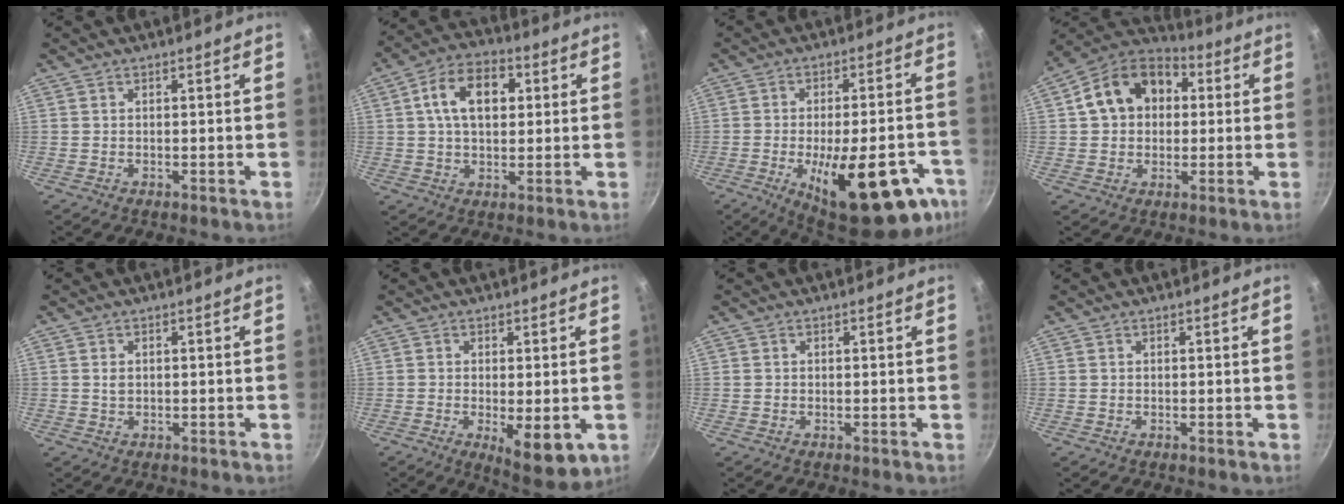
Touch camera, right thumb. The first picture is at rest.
{"total": 11.9, "force": [2.8, 7.4, 8.9], "torque": [-0.135, 0.014, 0.040]}
{"total": 22.7, "force": [-9.7, 8.6, 18.6], "torque": [-0.218, 0.023, -0.119]}
{"total": 14.2, "force": [2.4, 10.8, 8.9], "torque": [-0.119, 0.021, 0.028]}
{"total": 1.1, "force": [0.1, 0.9, 0.5], "torque": [-0.006, 0.001, 0.003]}
{"total": 8.9, "force": [-2.5, 3.3, 7.9], "torque": [-0.111, -0.019, -0.029]}
{"total": 0.0}
{"total": 0.0}